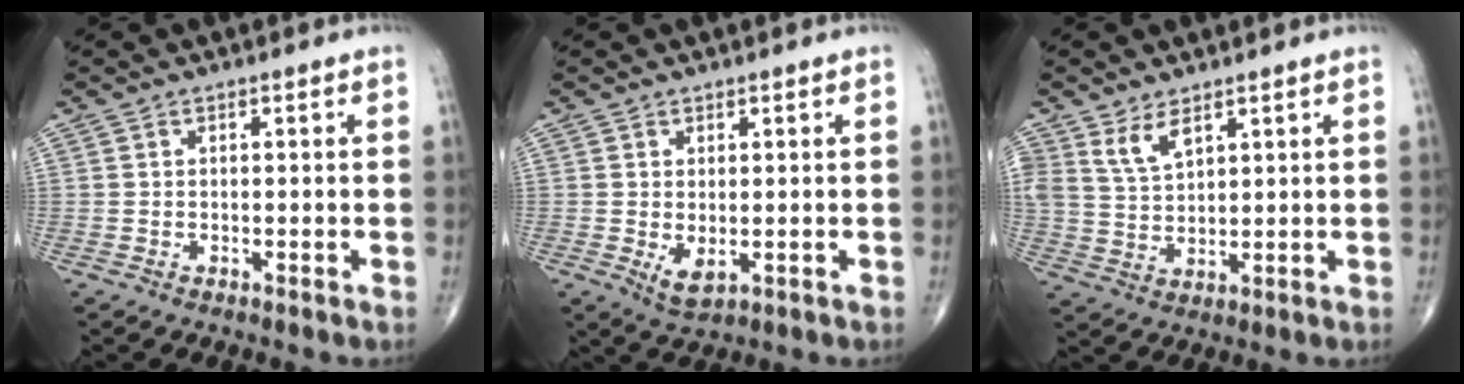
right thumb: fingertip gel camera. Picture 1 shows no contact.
{"total": 3.2, "force": [-0.3, 1.7, 2.7], "torque": [-0.040, -0.009, 0.005]}
{"total": 5.0, "force": [3.3, 2.4, 2.9], "torque": [-0.046, -0.024, 0.073]}